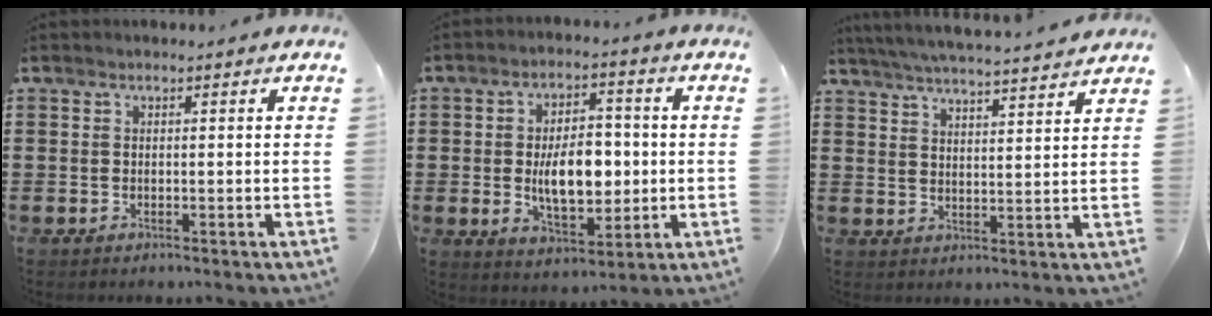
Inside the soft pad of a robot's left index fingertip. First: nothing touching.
{"total": 9.3, "force": [-0.3, 5.1, 7.8], "torque": [-0.132, 0.002, -0.012]}
{"total": 5.2, "force": [5.0, -0.6, 1.2], "torque": [-0.042, -0.031, 0.087]}